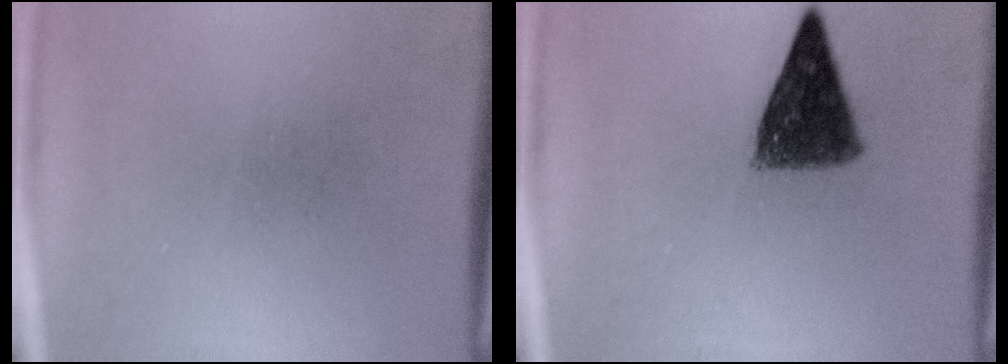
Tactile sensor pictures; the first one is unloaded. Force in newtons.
{"total": 8.7}